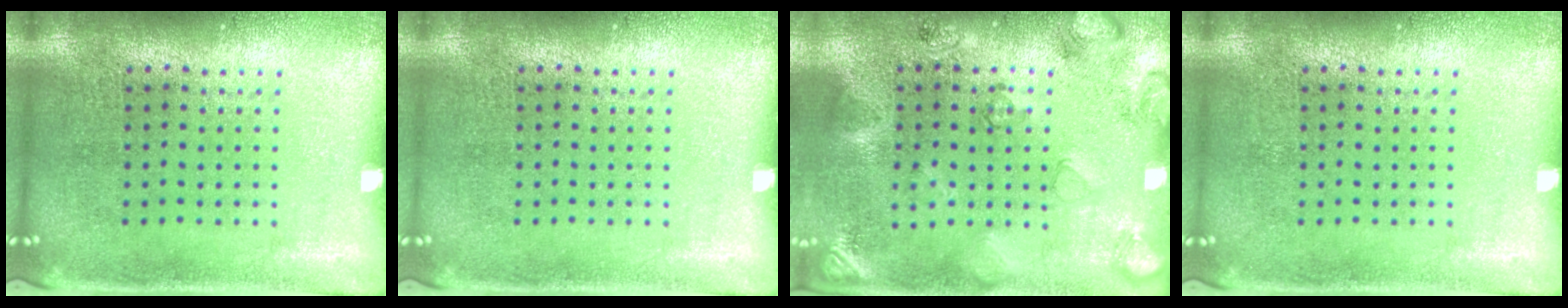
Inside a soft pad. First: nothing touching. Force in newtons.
{"total": 0.0}
{"total": 2.6, "press": 1.7, "slide": 2.0}
{"total": 0.0}